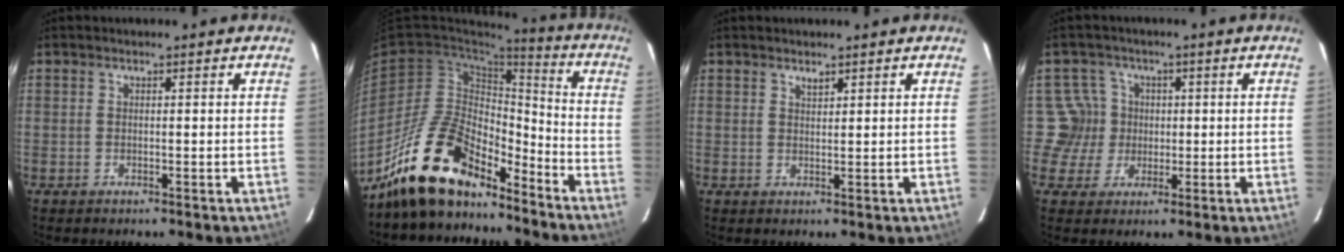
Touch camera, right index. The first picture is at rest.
{"total": 17.6, "force": [-14.1, 6.7, 8.1], "torque": [-0.162, 0.015, -0.245]}
{"total": 1.2, "force": [1.0, 0.5, 0.5], "torque": [-0.007, 0.001, 0.018]}
{"total": 5.5, "force": [-0.1, 5.5, -0.6], "torque": [0.023, 0.012, -0.009]}